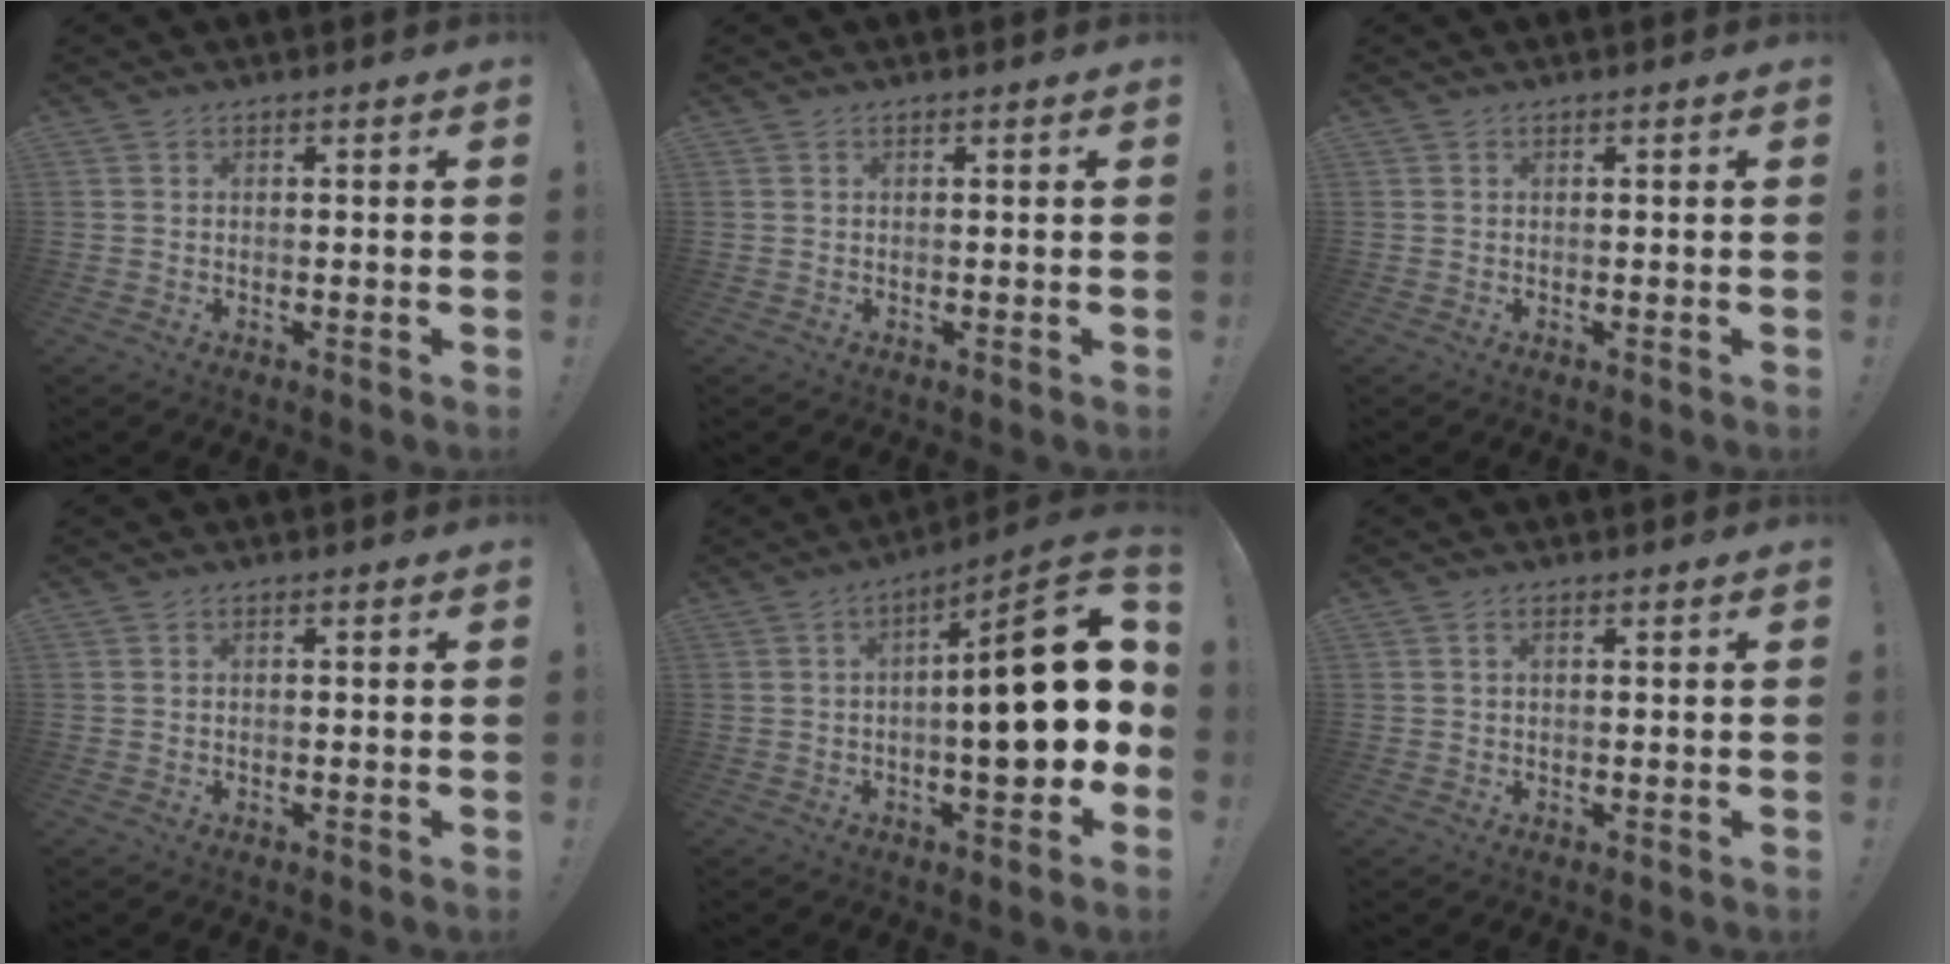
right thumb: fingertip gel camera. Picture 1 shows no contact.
{"total": 0.0}
{"total": 0.0}
{"total": 0.6, "force": [-0.6, 0.0, 0.2], "torque": [-0.003, 0.000, -0.010]}
{"total": 20.0, "force": [0.5, 5.7, 19.2], "torque": [-0.252, -0.002, 0.004]}
{"total": 1.3, "force": [0.3, 0.6, 1.1], "torque": [-0.027, 0.005, 0.006]}